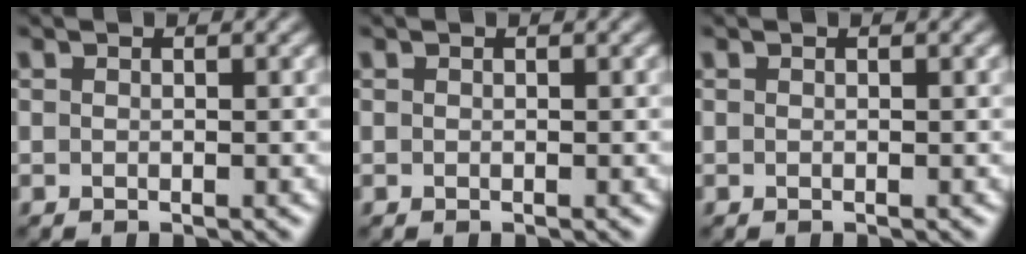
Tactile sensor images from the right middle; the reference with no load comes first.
{"total": 0.0}
{"total": 0.0}